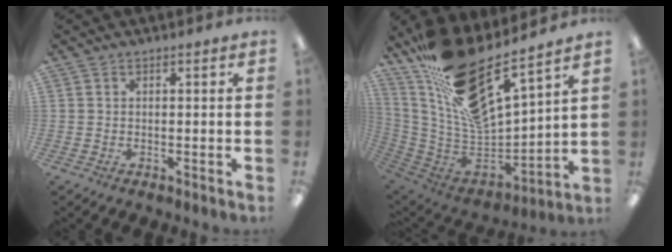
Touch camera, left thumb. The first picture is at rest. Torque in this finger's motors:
{"motor_torque": [1.57, -0.21, 1.95, -0.83, 0.60]}